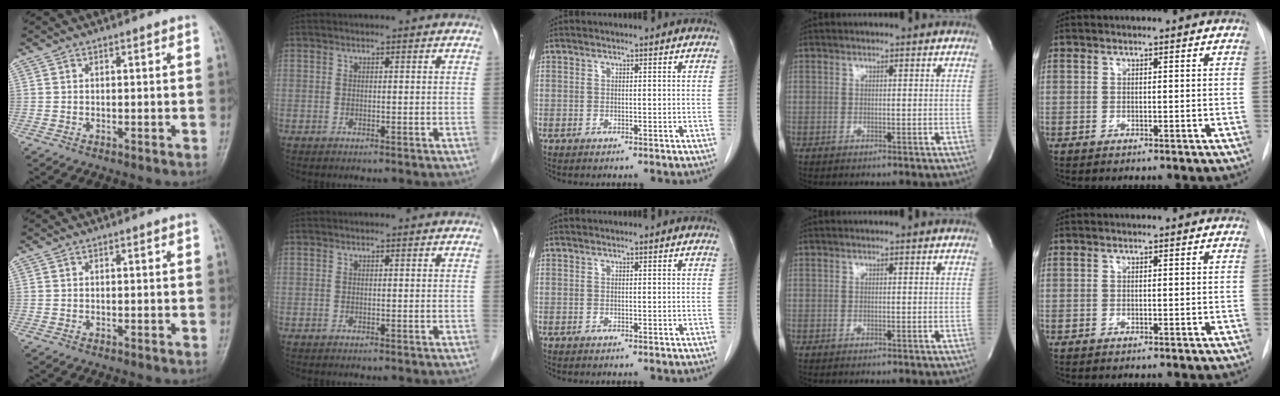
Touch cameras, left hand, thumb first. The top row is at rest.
{}